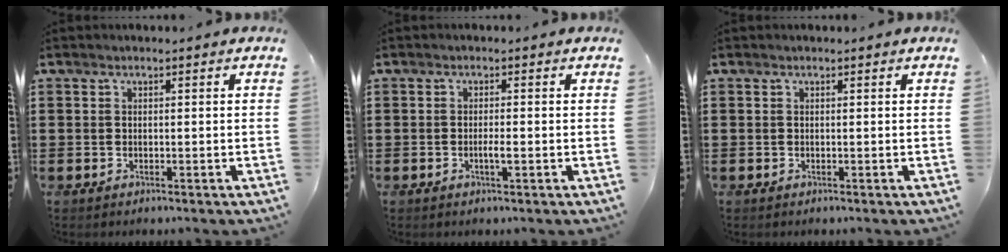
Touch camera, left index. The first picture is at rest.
{"total": 1.7, "force": [-0.4, 0.2, 1.6], "torque": [-0.029, -0.001, -0.007]}
{"total": 0.0}